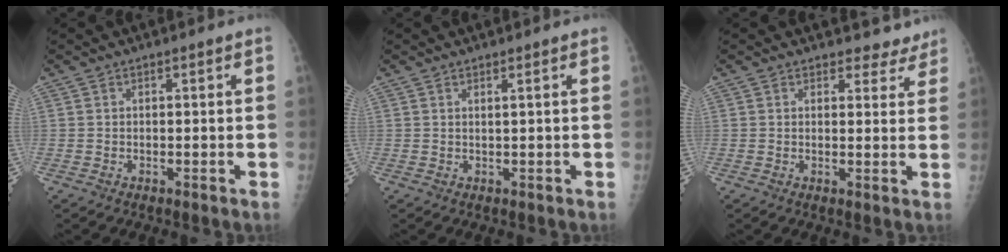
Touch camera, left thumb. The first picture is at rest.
{"total": 0.7, "force": [0.3, -0.3, 0.6], "torque": [-0.019, -0.005, 0.009]}
{"total": 4.6, "force": [4.1, 2.1, -0.1], "torque": [0.038, -0.025, 0.032]}